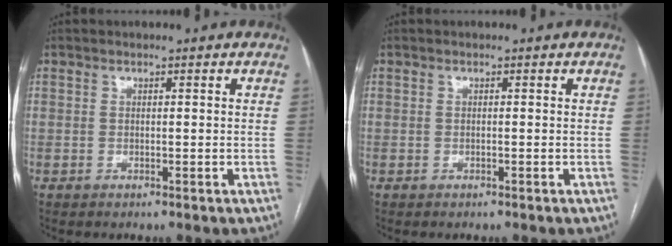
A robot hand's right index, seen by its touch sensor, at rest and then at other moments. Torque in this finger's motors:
{"motor_torque": [0.42, 0.25, -0.01, 0.01]}